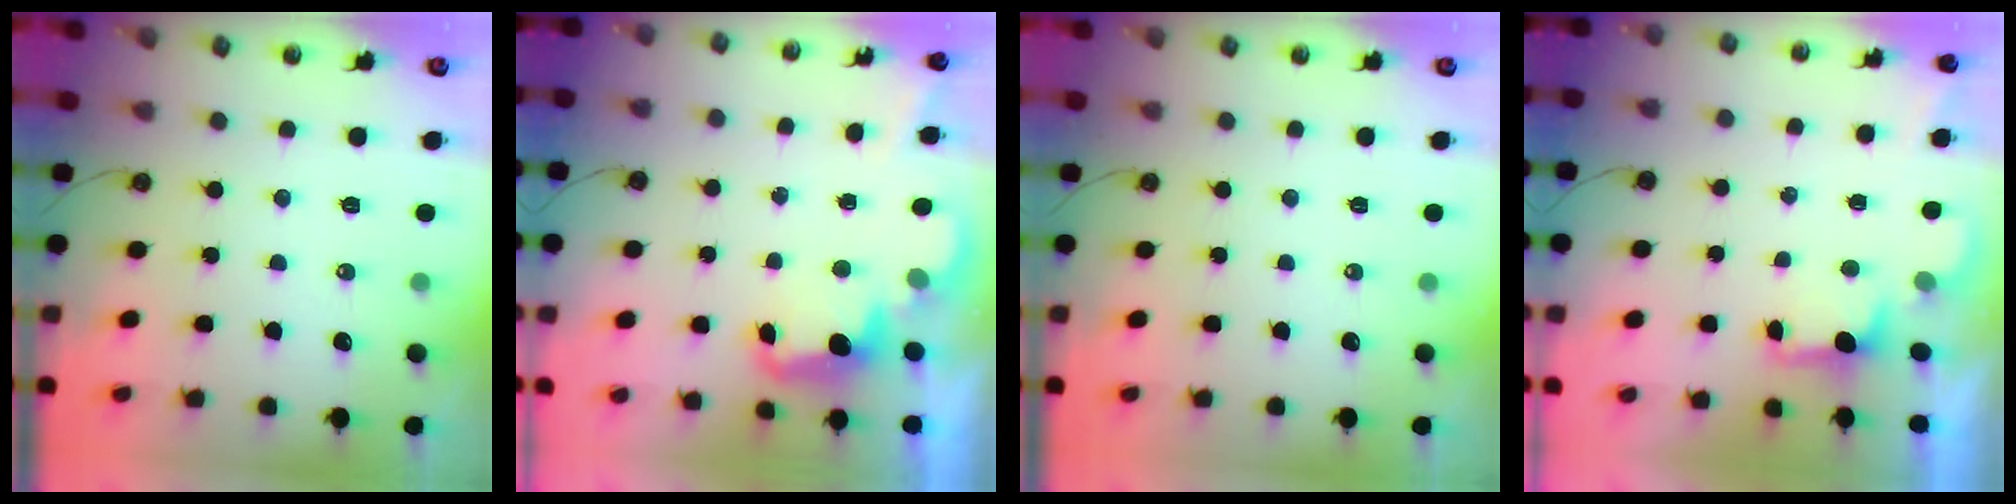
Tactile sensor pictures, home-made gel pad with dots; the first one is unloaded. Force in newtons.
{"total": 3.3, "press": 3.3, "slide": 0.7}
{"total": 0.0}
{"total": 2.0, "press": 1.8, "slide": 0.8}